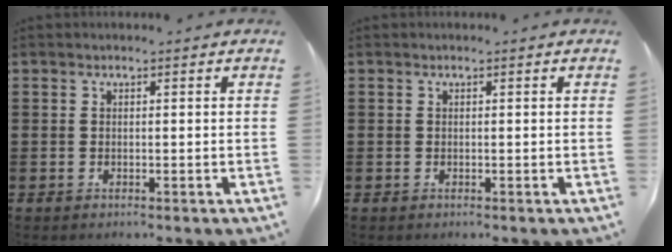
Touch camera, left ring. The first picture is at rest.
{"total": 0.0}